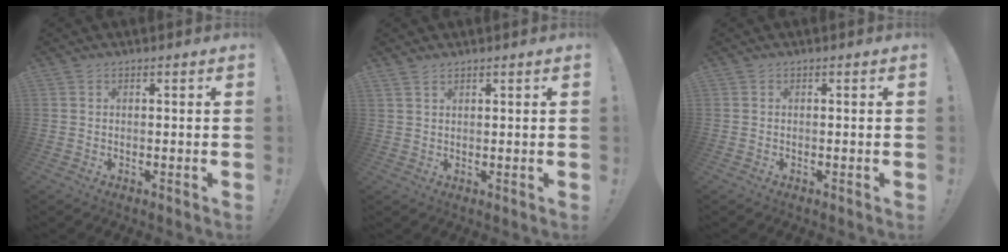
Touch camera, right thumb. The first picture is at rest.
{"total": 4.0, "force": [3.2, 1.2, 2.1], "torque": [-0.047, -0.013, 0.063]}
{"total": 0.0}